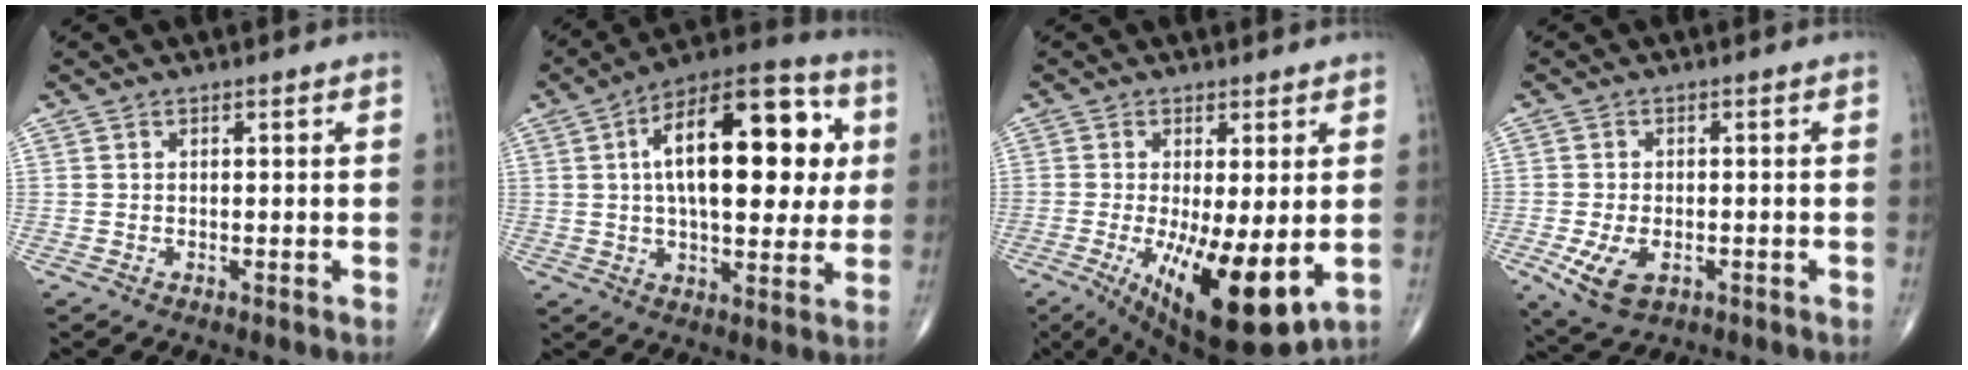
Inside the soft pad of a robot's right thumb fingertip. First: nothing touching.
{"total": 23.3, "force": [4.3, 10.7, 20.3], "torque": [-0.284, 0.011, 0.054]}
{"total": 15.3, "force": [-3.2, 4.9, 14.2], "torque": [-0.233, -0.033, -0.033]}
{"total": 7.0, "force": [-2.3, 4.0, 5.2], "torque": [-0.099, -0.003, -0.033]}